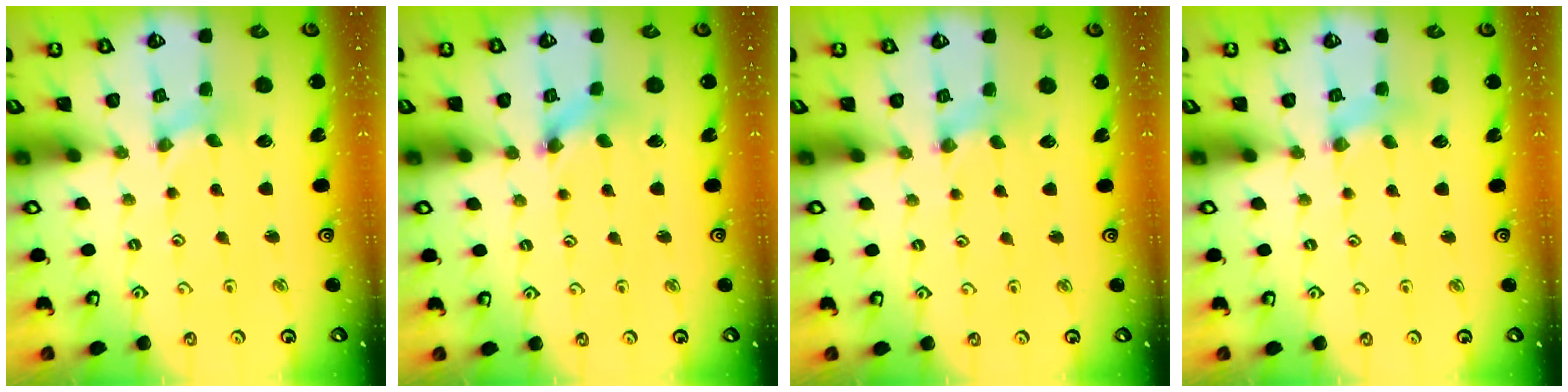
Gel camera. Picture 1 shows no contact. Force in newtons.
{"total": 2.5, "press": 2.5, "slide": 0.1}
{"total": 2.9, "press": 2.9, "slide": 0.6}
{"total": 1.6, "press": 1.6, "slide": 0.2}